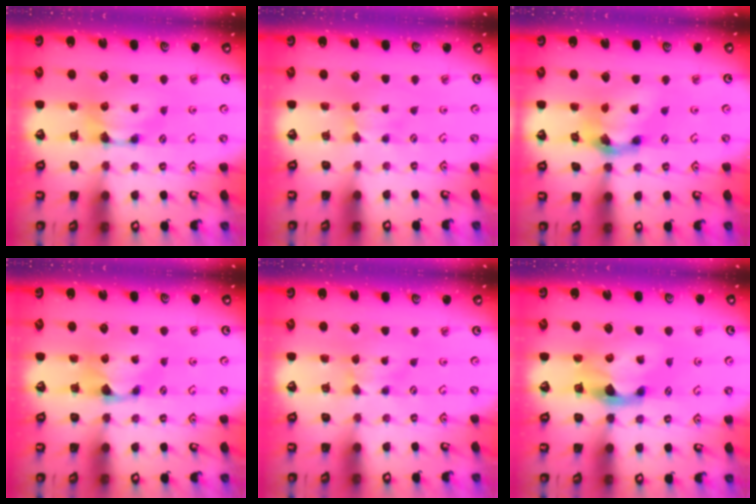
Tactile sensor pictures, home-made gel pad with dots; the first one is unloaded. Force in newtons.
{"total": 2.4, "press": 2.4, "slide": 0.6}
{"total": 7.4, "press": 7.1, "slide": 2.3}
{"total": 1.1, "press": 0.9, "slide": 0.7}
{"total": 2.4, "press": 2.3, "slide": 0.5}
{"total": 3.1, "press": 2.8, "slide": 1.4}